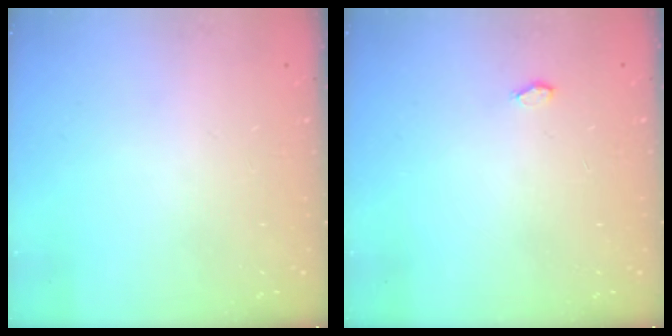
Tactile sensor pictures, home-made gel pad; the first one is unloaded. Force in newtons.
{"total": 2.4, "press": 2.4, "slide": 0.3}